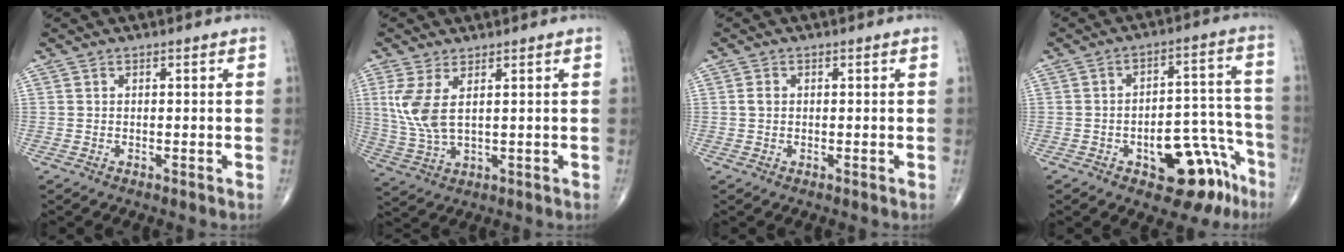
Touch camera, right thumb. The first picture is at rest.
{"total": 7.7, "force": [2.1, 3.1, 6.7], "torque": [-0.161, -0.013, 0.053]}
{"total": 1.3, "force": [0.1, 1.0, 0.8], "torque": [-0.014, 0.003, 0.002]}
{"total": 14.2, "force": [-7.7, 7.0, 9.7], "torque": [-0.074, 0.072, -0.096]}